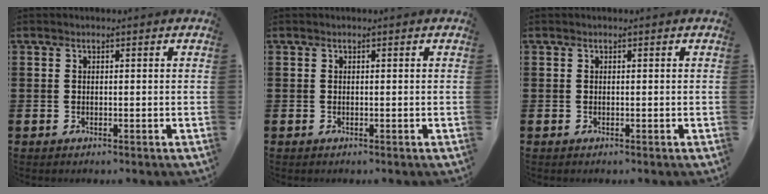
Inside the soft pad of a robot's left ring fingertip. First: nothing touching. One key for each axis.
{"total": 0.0}
{"total": 0.0}